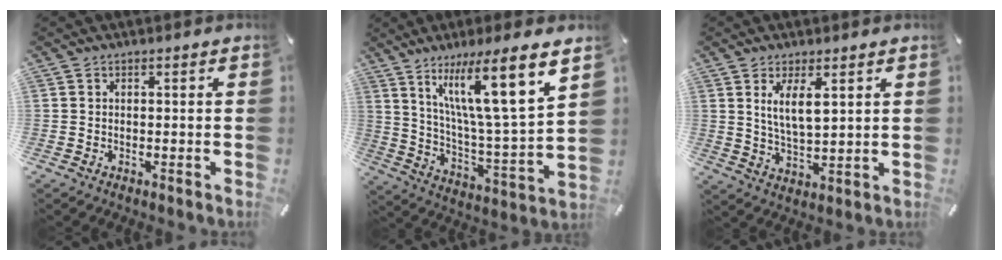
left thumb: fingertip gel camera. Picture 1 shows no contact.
{"total": 17.7, "force": [11.3, 2.8, 13.4], "torque": [-0.231, -0.061, 0.173]}
{"total": 7.0, "force": [3.2, 2.7, 5.6], "torque": [-0.111, -0.008, 0.051]}